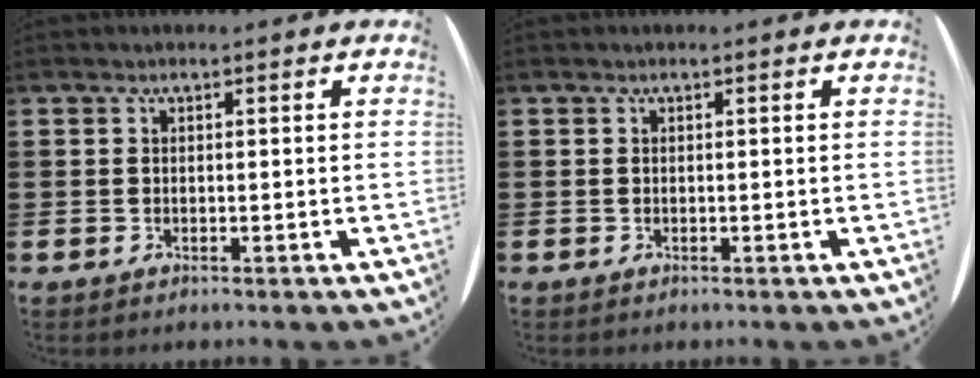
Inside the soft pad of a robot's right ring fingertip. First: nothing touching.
{"total": 0.0}